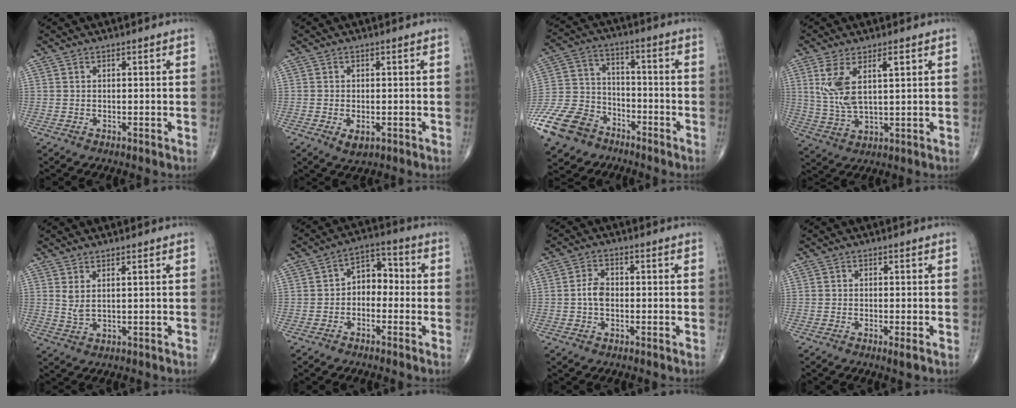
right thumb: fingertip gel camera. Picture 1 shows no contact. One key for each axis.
{"total": 2.9, "fx": -1.0, "fy": 1.6, "fz": 2.2, "tx": -0.033, "ty": 0.000, "tz": -0.009}
{"total": 16.0, "fx": -10.2, "fy": 10.5, "fz": 6.4, "tx": -0.123, "ty": 0.047, "tz": -0.191}
{"total": 9.0, "fx": 3.1, "fy": 3.4, "fz": 7.7, "tx": -0.162, "ty": -0.007, "tz": 0.069}
{"total": 2.7, "fx": 1.3, "fy": 0.7, "fz": 2.3, "tx": -0.050, "ty": -0.012, "tz": 0.030}
{"total": 6.6, "fx": -1.0, "fy": 4.7, "fz": 4.5, "tx": -0.041, "ty": 0.036, "tz": -0.034}
{"total": 3.5, "fx": -0.5, "fy": 2.3, "fz": 2.5, "tx": -0.044, "ty": 0.010, "tz": -0.015}
{"total": 1.7, "fx": -0.7, "fy": 0.2, "fz": 1.5, "tx": -0.029, "ty": -0.006, "tz": -0.014}